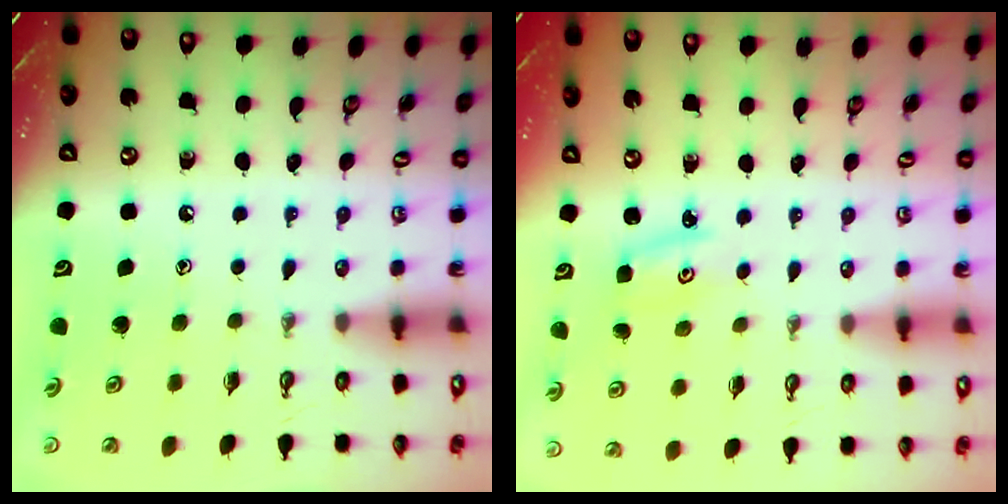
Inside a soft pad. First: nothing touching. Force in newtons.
{"total": 3.3, "press": 3.3, "slide": 0.3}